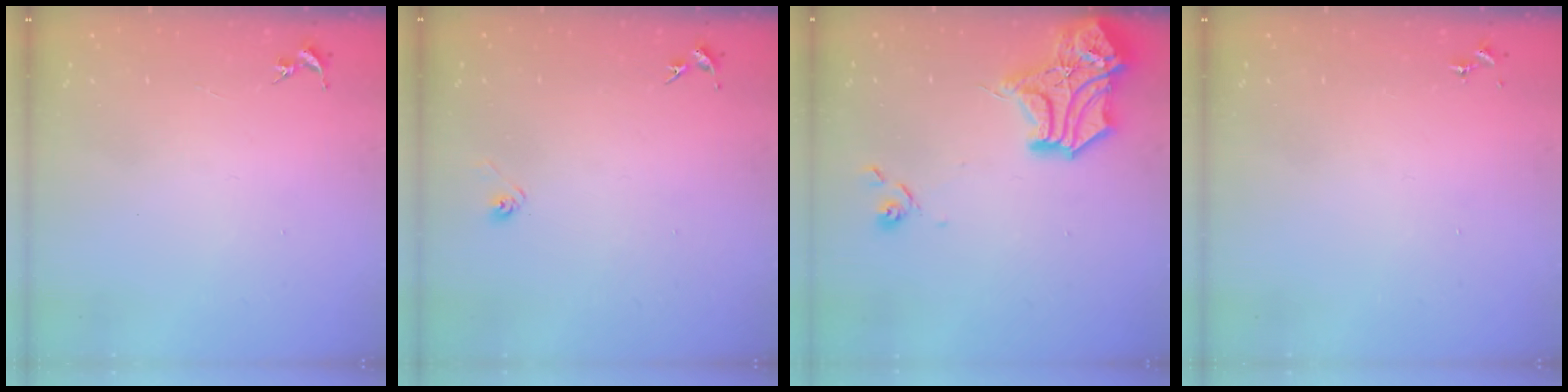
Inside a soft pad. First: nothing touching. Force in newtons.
{"total": 3.2, "press": 2.9, "slide": 1.4}
{"total": 16.6, "press": 16.4, "slide": 2.4}
{"total": 0.0}